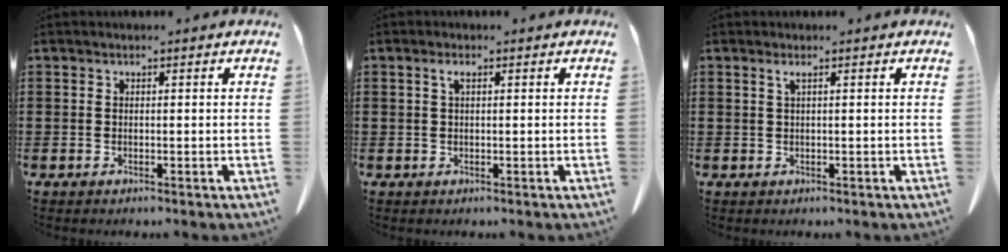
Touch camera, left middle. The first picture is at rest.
{"total": 1.5, "force": [0.5, 0.4, 1.3], "torque": [-0.028, 0.004, 0.008]}
{"total": 0.9, "force": [0.4, -0.1, 0.8], "torque": [-0.017, -0.001, 0.007]}